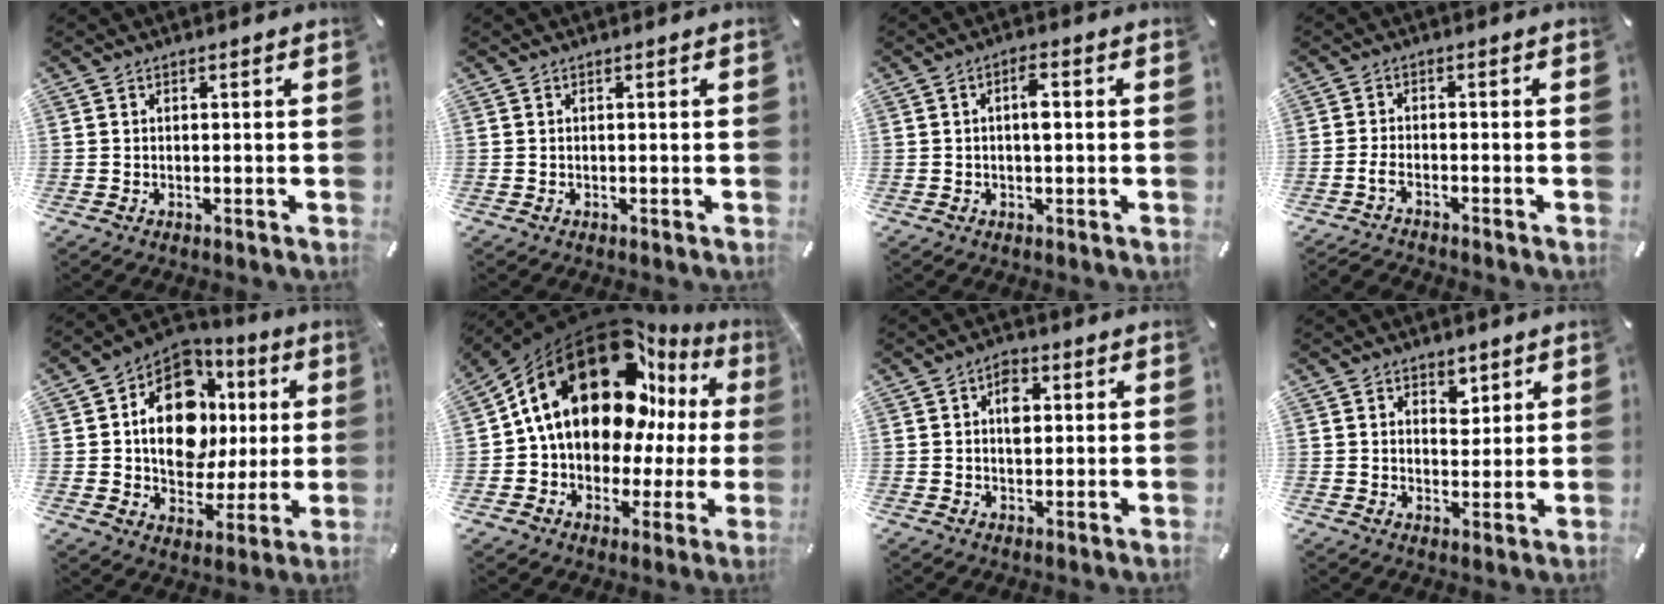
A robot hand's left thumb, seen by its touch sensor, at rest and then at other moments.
{"total": 0.0}
{"total": 3.8, "force": [0.3, 1.5, 3.5], "torque": [-0.054, 0.002, -0.002]}
{"total": 3.1, "force": [-2.4, 1.0, 1.7], "torque": [-0.041, 0.007, -0.048]}
{"total": 16.9, "force": [2.8, 12.5, 11.1], "torque": [-0.177, -0.013, 0.051]}
{"total": 23.9, "force": [10.4, 15.0, 15.4], "torque": [-0.271, -0.068, 0.180]}
{"total": 5.1, "force": [1.0, 3.5, 3.5], "torque": [-0.042, -0.002, 0.009]}
{"total": 4.3, "force": [2.3, 3.4, 1.1], "torque": [0.006, -0.011, 0.033]}